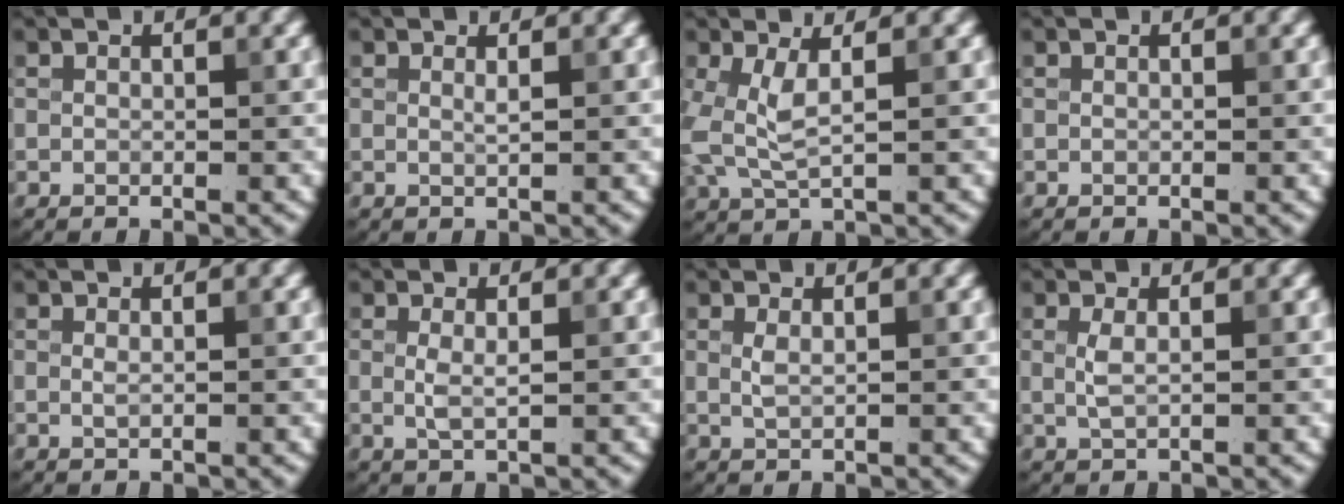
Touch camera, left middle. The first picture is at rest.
{"total": 0.7, "force": [0.3, 0.1, 0.6], "torque": [-0.007, -0.001, 0.004]}
{"total": 3.2, "force": [0.5, 1.3, 2.9], "torque": [-0.074, 0.000, 0.010]}
{"total": 0.0}
{"total": 0.5, "force": [0.1, 0.1, 0.5], "torque": [-0.010, 0.001, 0.002]}
{"total": 1.4, "force": [0.2, 0.3, 1.4], "torque": [-0.030, -0.004, 0.003]}
{"total": 1.0, "force": [0.4, 0.3, 0.9], "torque": [-0.021, -0.002, 0.009]}
{"total": 1.3, "force": [0.3, 0.4, 1.3], "torque": [-0.029, -0.002, 0.006]}